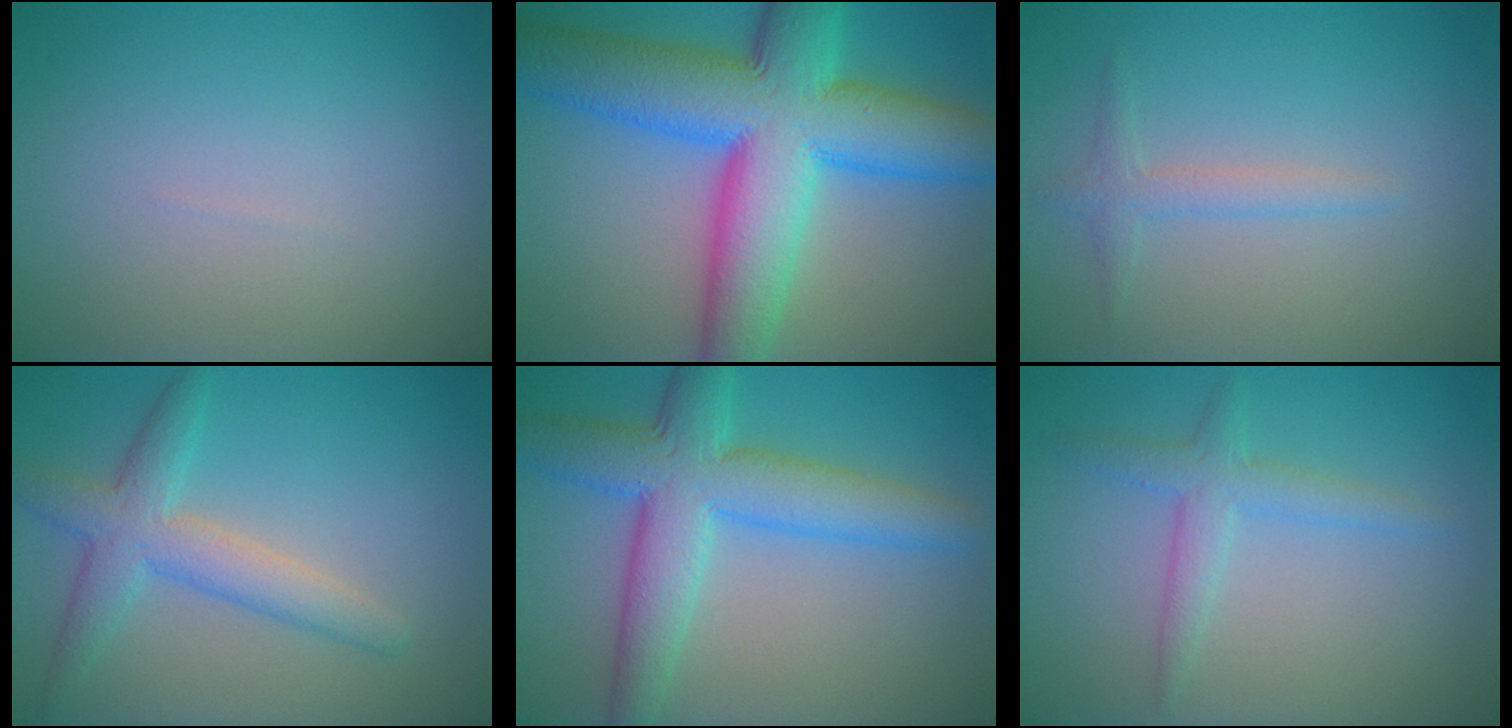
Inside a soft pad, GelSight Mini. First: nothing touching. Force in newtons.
{"total": 14.0, "press": 14.0, "slide": 0.2}
{"total": 1.7, "press": 1.7, "slide": 0.1}
{"total": 4.3, "press": 4.3, "slide": 0.2}
{"total": 7.5, "press": 7.5, "slide": 0.2}
{"total": 2.5, "press": 2.5, "slide": 0.1}